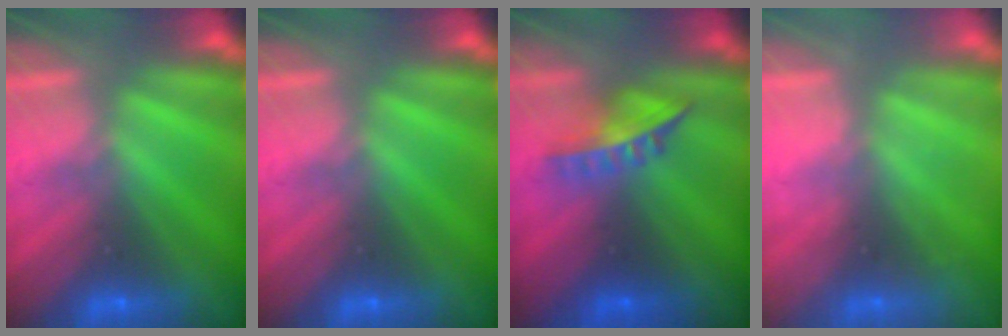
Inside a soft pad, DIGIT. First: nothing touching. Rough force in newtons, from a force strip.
{"total": 0.0}
{"total": 6.1}
{"total": 2.1}